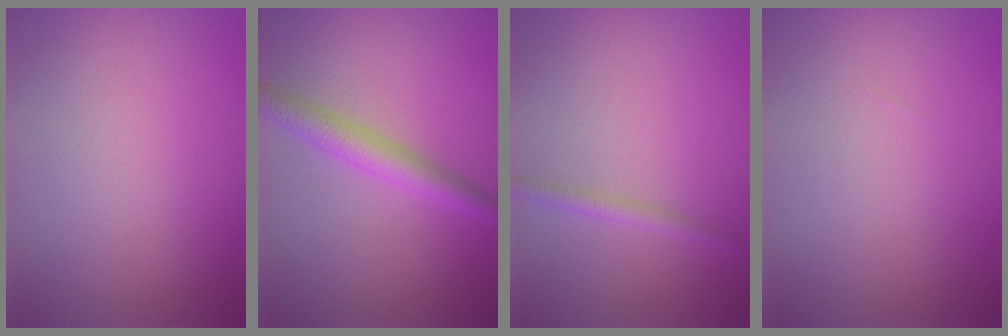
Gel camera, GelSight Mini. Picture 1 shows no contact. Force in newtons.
{"total": 2.9, "press": 2.9, "slide": 0.0}
{"total": 1.3, "press": 1.3, "slide": 0.1}
{"total": 0.0}